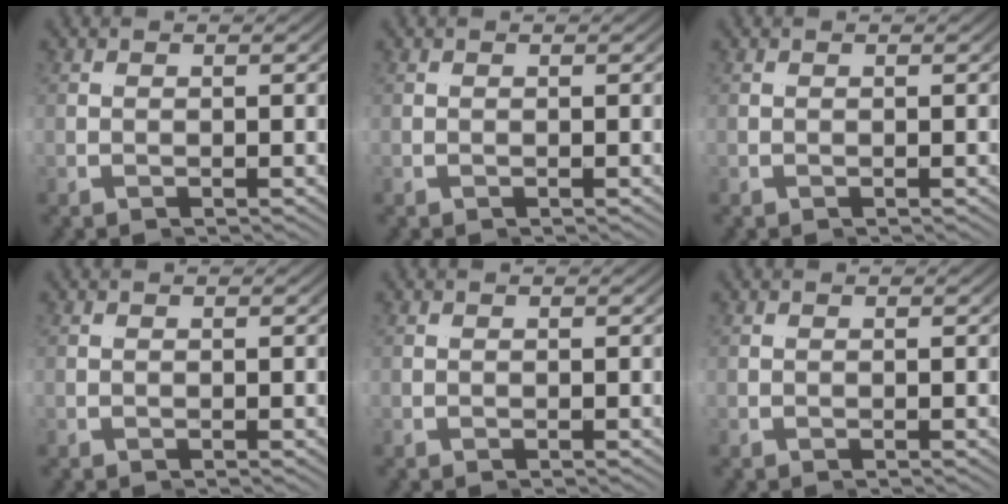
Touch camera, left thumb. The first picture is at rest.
{"total": 0.0}
{"total": 0.0}
{"total": 0.0}
{"total": 0.0}
{"total": 0.0}